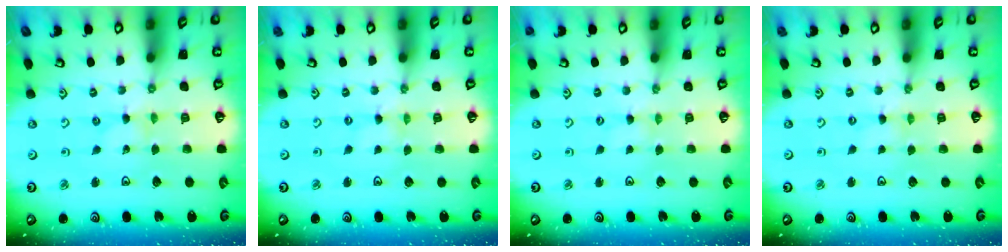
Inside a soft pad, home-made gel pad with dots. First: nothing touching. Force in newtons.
{"total": 0.0}
{"total": 0.0}
{"total": 0.0}